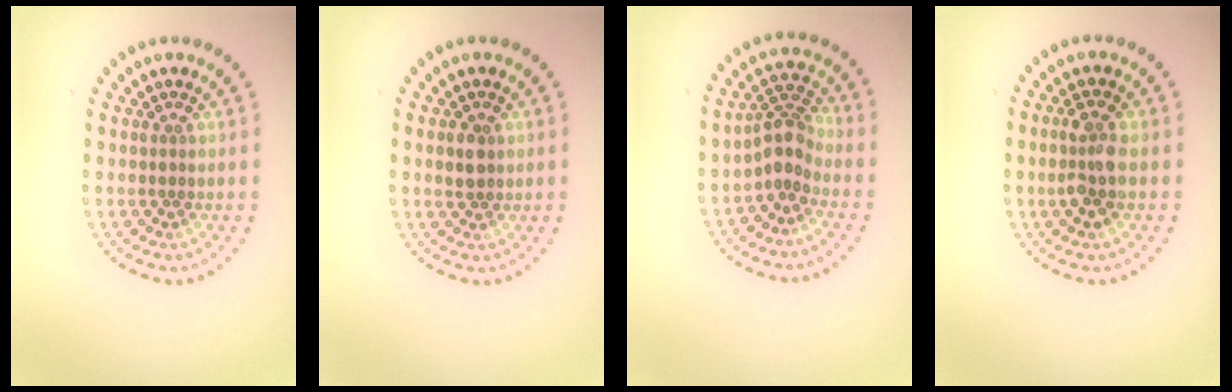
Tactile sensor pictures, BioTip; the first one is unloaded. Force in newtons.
{"total": 1.8, "press": 1.8, "slide": 0.4}
{"total": 2.8, "press": 2.2, "slide": 1.8}
{"total": 2.8, "press": 2.7, "slide": 0.6}